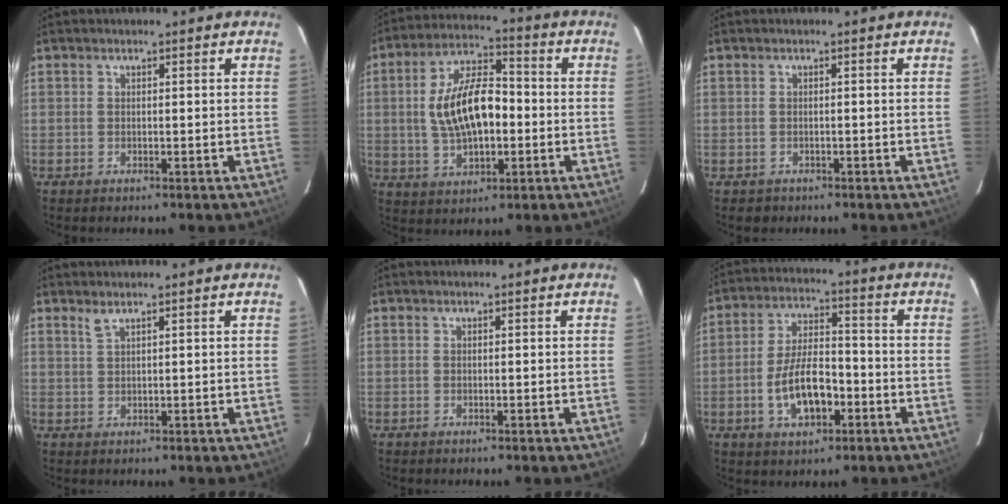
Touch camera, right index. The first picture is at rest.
{"total": 13.7, "force": [-0.7, 6.7, 11.9], "torque": [-0.227, 0.018, -0.007]}
{"total": 1.5, "force": [-0.9, 1.2, 0.2], "torque": [-0.005, 0.003, -0.007]}
{"total": 1.2, "force": [1.0, -0.1, 0.7], "torque": [-0.014, 0.000, 0.019]}
{"total": 0.0}
{"total": 10.5, "force": [-3.7, 5.0, 8.5], "torque": [-0.167, 0.010, -0.055]}